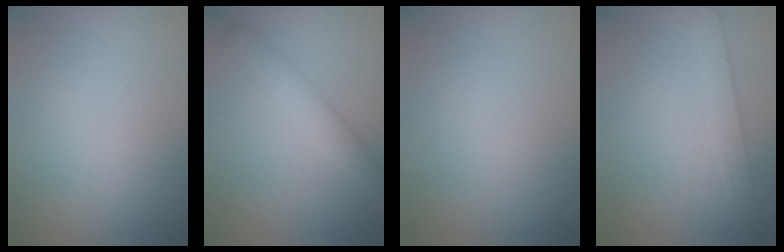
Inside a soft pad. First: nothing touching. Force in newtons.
{"total": 2.8, "press": 2.8, "slide": 0.1}
{"total": 0.0}
{"total": 2.0, "press": 2.0, "slide": 0.0}